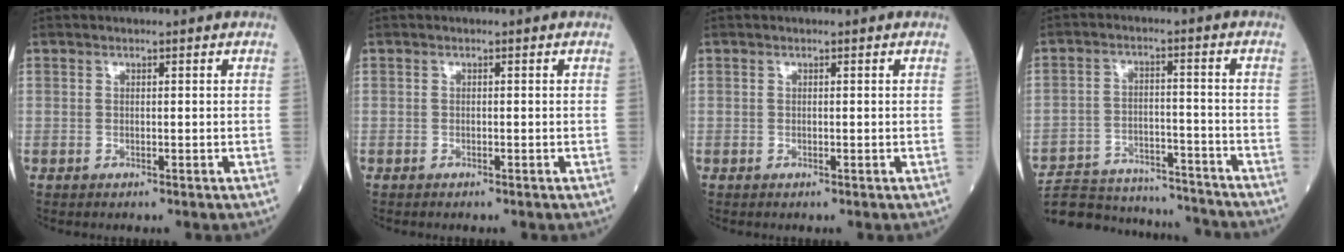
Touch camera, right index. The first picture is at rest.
{"total": 0.0}
{"total": 0.0}
{"total": 19.0, "force": [-18.1, 3.5, 4.7], "torque": [-0.110, 0.003, -0.263]}